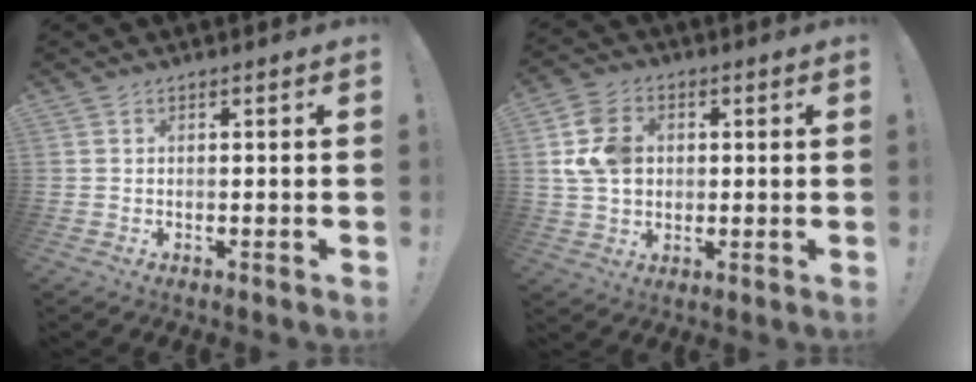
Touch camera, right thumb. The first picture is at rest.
{"total": 12.5, "force": [2.2, 9.9, 7.3], "torque": [-0.135, -0.003, 0.045]}